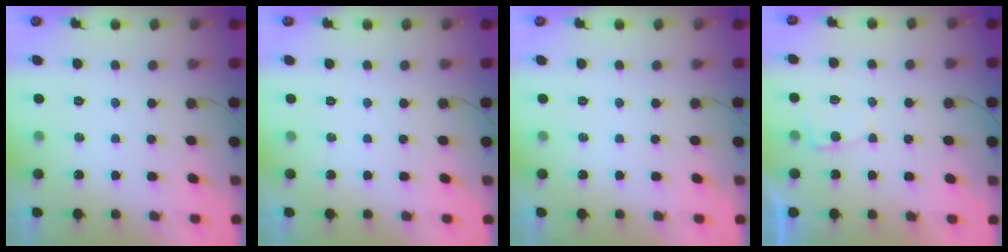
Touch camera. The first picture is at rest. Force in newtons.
{"total": 0.0}
{"total": 0.0}
{"total": 2.1, "press": 2.1, "slide": 0.3}